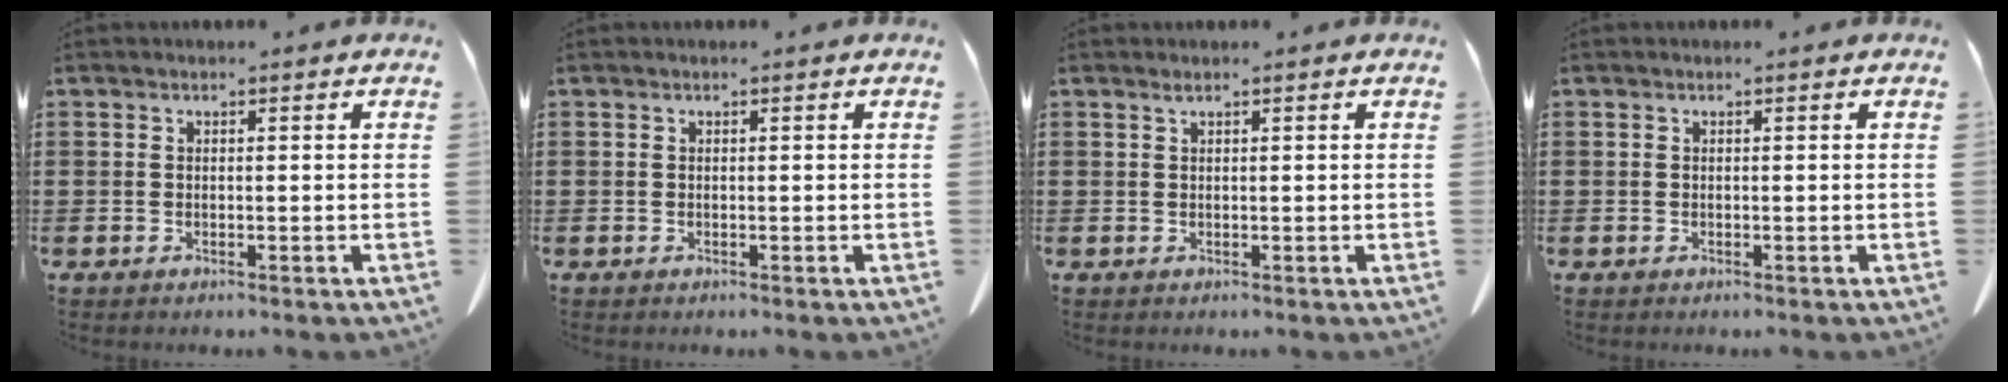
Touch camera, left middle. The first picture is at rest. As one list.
[{"total": 0.0}, {"total": 0.6, "force": [0.4, 0.0, 0.4], "torque": [-0.009, -0.001, 0.007]}, {"total": 0.0}]